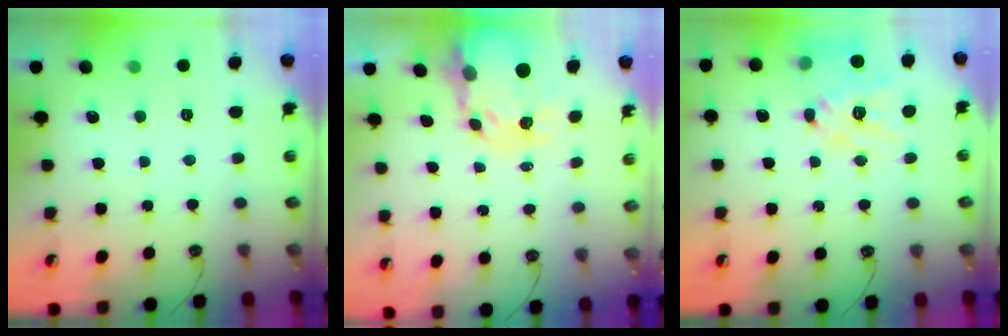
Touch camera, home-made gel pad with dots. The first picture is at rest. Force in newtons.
{"total": 7.0, "press": 7.0, "slide": 0.6}
{"total": 16.8, "press": 16.8, "slide": 1.3}